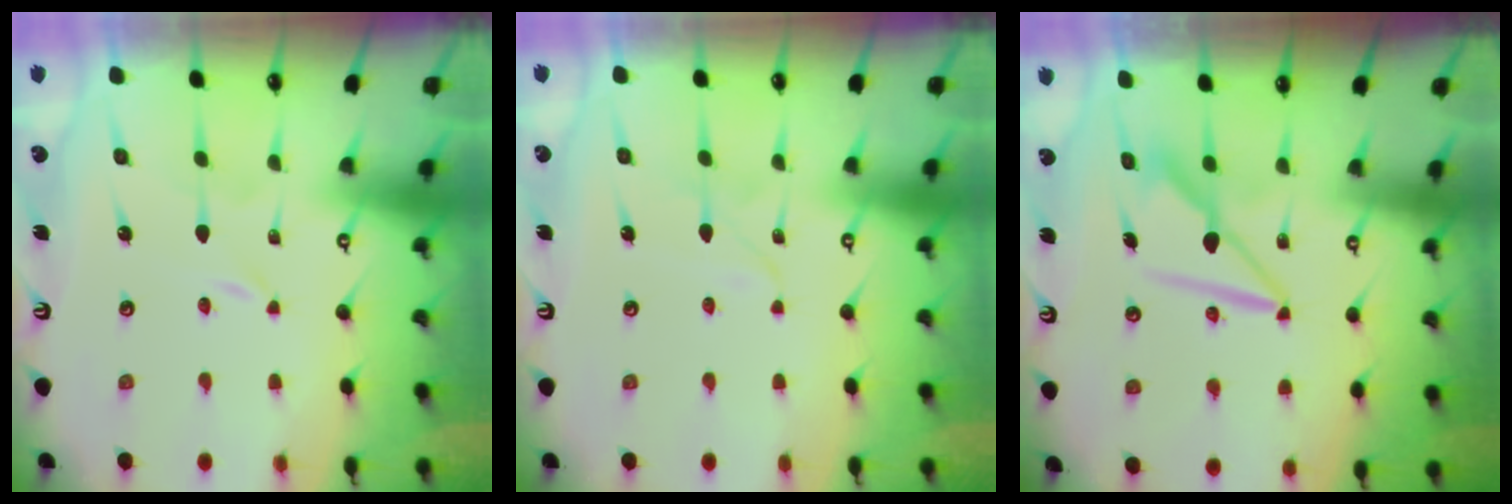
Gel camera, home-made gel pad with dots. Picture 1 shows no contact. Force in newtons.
{"total": 2.3, "press": 2.3, "slide": 0.2}
{"total": 7.9, "press": 7.9, "slide": 0.2}